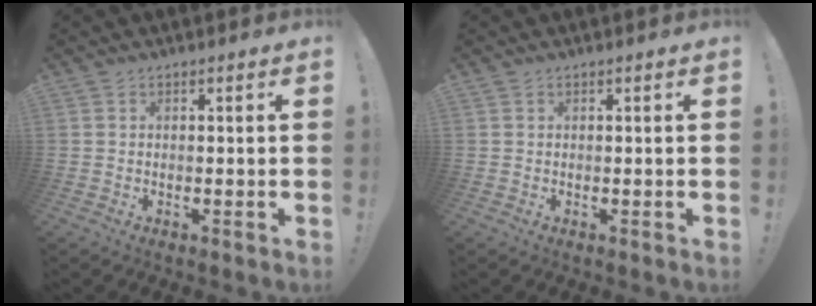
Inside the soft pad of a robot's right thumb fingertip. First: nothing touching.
{"total": 0.0}